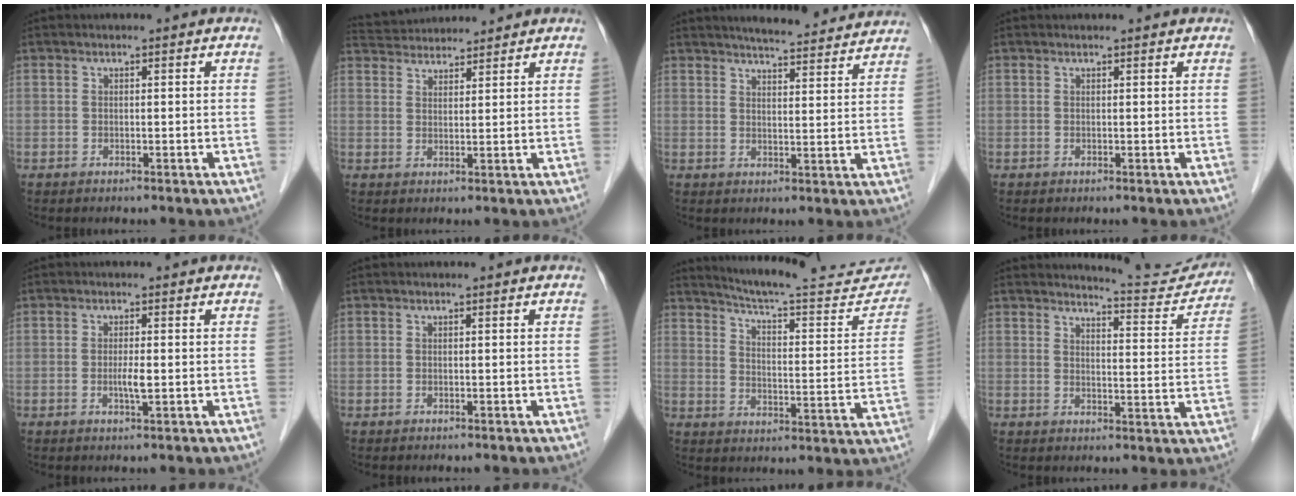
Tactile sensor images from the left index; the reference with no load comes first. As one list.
[{"total": 7.3, "force": [7.2, 1.0, 1.2], "torque": [-0.029, 0.036, 0.118]}, {"total": 13.0, "force": [12.3, 1.4, 4.0], "torque": [-0.050, 0.002, 0.147]}, {"total": 1.3, "force": [1.3, 0.1, 0.3], "torque": [-0.010, 0.008, 0.015]}, {"total": 2.0, "force": [-0.3, 0.1, 2.0], "torque": [-0.040, -0.003, -0.005]}, {"total": 0.0}, {"total": 22.0, "force": [20.6, 2.4, 7.4], "torque": [-0.098, -0.055, 0.262]}, {"total": 9.6, "force": [9.6, 0.3, 0.2], "torque": [0.002, -0.032, 0.110]}]